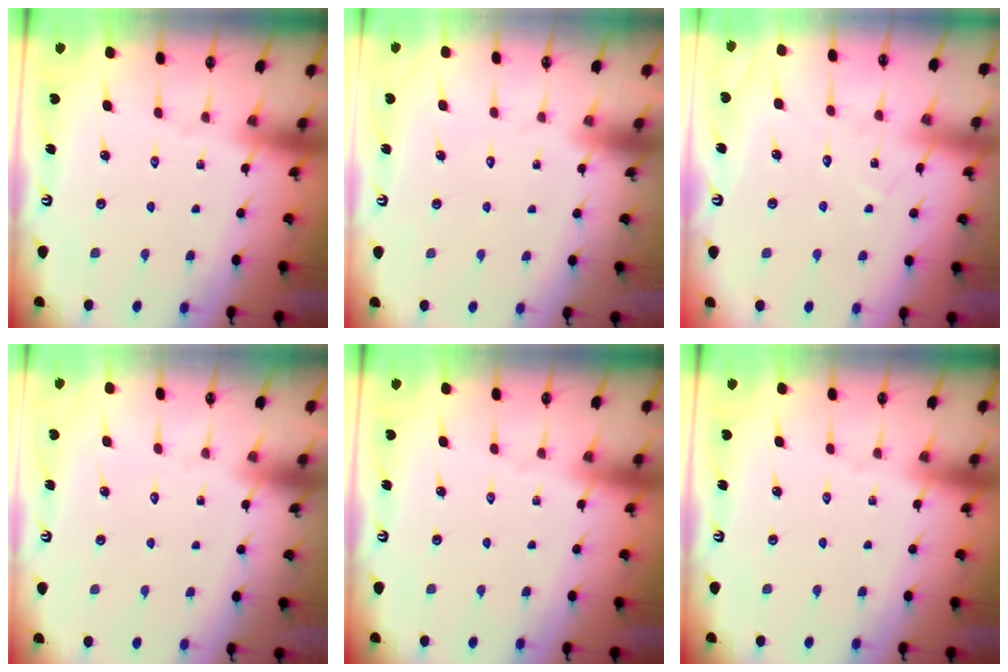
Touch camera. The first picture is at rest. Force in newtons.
{"total": 1.7, "press": 1.6, "slide": 0.1}
{"total": 7.5, "press": 7.4, "slide": 0.3}
{"total": 1.5, "press": 1.5, "slide": 0.1}
{"total": 0.0}
{"total": 0.0}